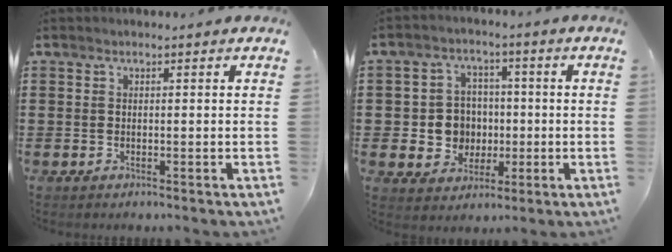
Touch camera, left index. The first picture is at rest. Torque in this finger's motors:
{"motor_torque": [0.38, 0.08, 0.30, 0.06]}